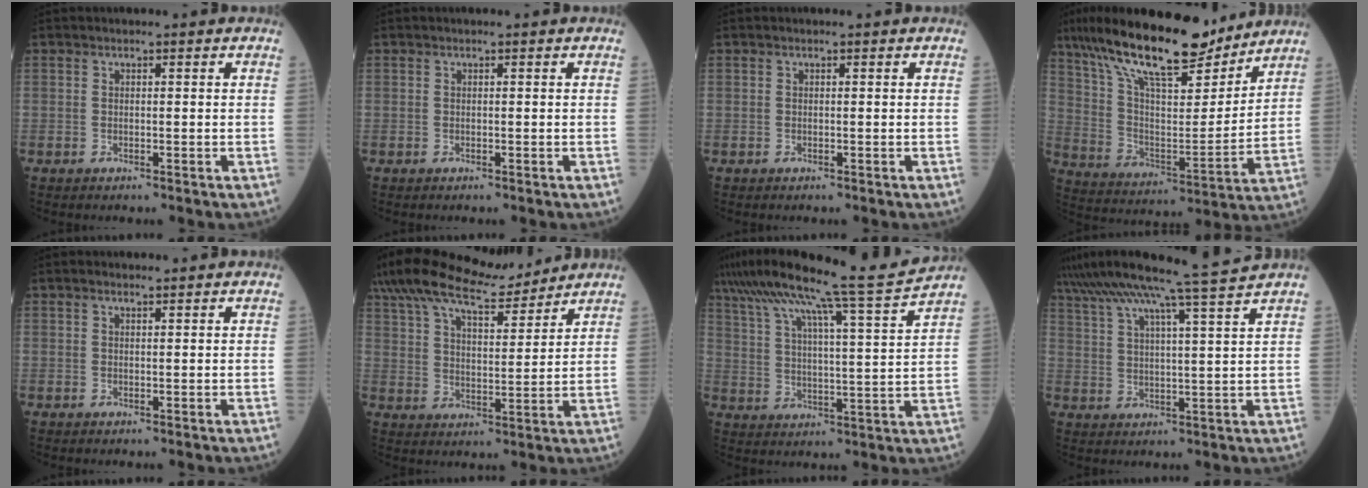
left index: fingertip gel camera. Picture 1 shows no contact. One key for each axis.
{"total": 0.0}
{"total": 0.0}
{"total": 19.3, "fx": 15.6, "fy": 4.5, "fz": 10.5, "tx": -0.191, "ty": 0.011, "tz": 0.275}
{"total": 0.9, "fx": 0.7, "fy": 0.2, "fz": 0.4, "tx": -0.014, "ty": 0.007, "tz": 0.014}
{"total": 15.0, "fx": 13.2, "fy": 2.8, "fz": 6.6, "tx": -0.129, "ty": 0.024, "tz": 0.225}
{"total": 17.9, "fx": 15.5, "fy": -2.1, "fz": 8.9, "tx": -0.162, "ty": -0.017, "tz": 0.236}
{"total": 15.2, "fx": 13.2, "fy": -2.7, "fz": 6.9, "tx": -0.127, "ty": -0.025, "tz": 0.200}